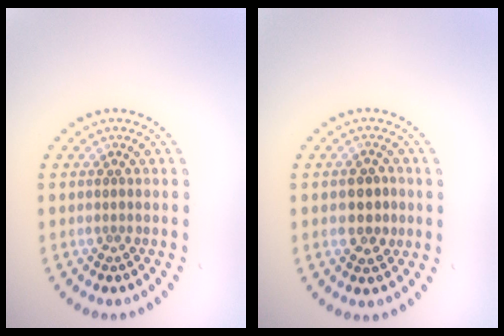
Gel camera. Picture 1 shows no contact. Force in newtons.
{"total": 2.6, "press": 2.6, "slide": 0.2}